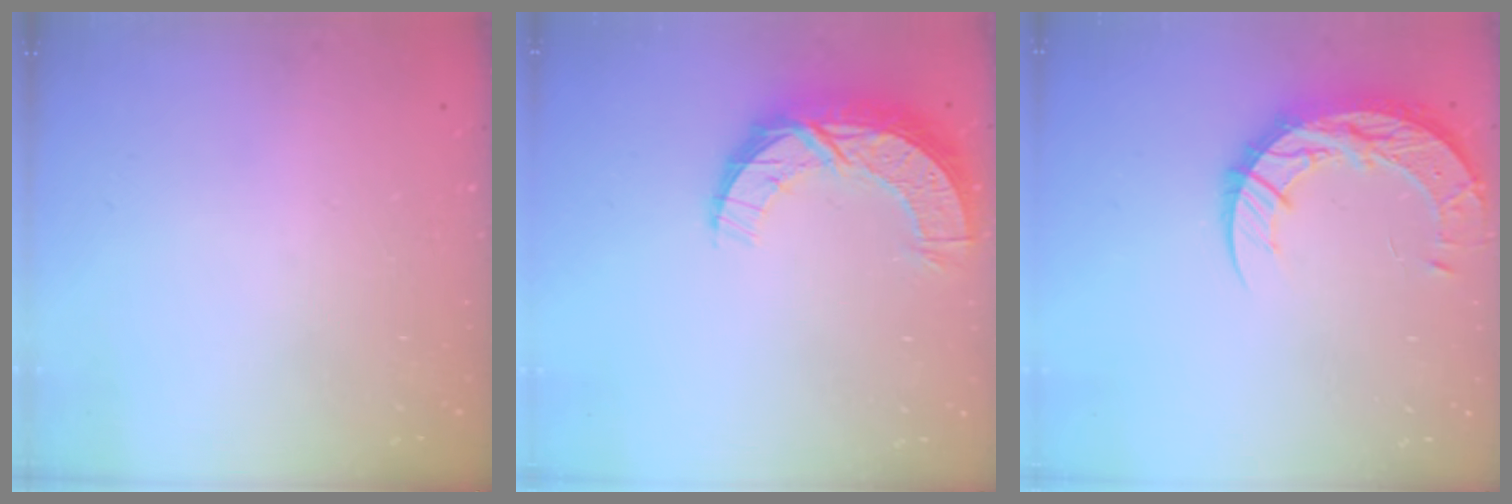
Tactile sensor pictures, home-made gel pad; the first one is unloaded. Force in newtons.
{"total": 11.6, "press": 11.6, "slide": 0.7}
{"total": 13.5, "press": 13.5, "slide": 1.0}